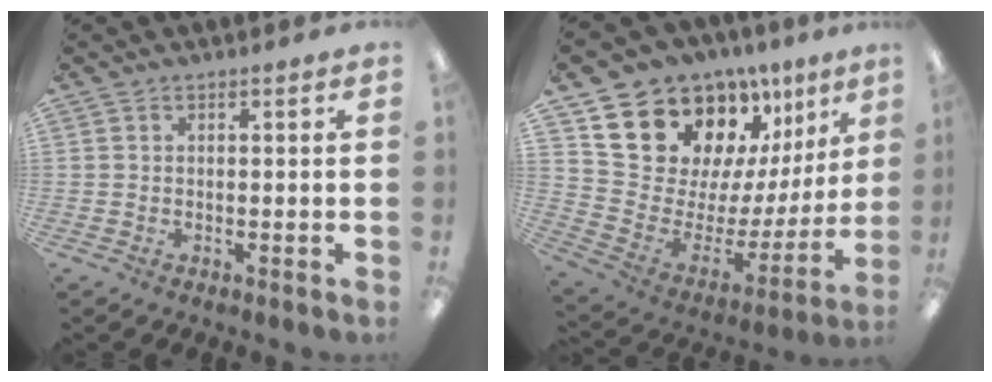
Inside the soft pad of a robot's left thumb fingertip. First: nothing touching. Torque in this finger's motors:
{"motor_torque": [0.28, 0.87, 1.17, -1.60, 0.09]}